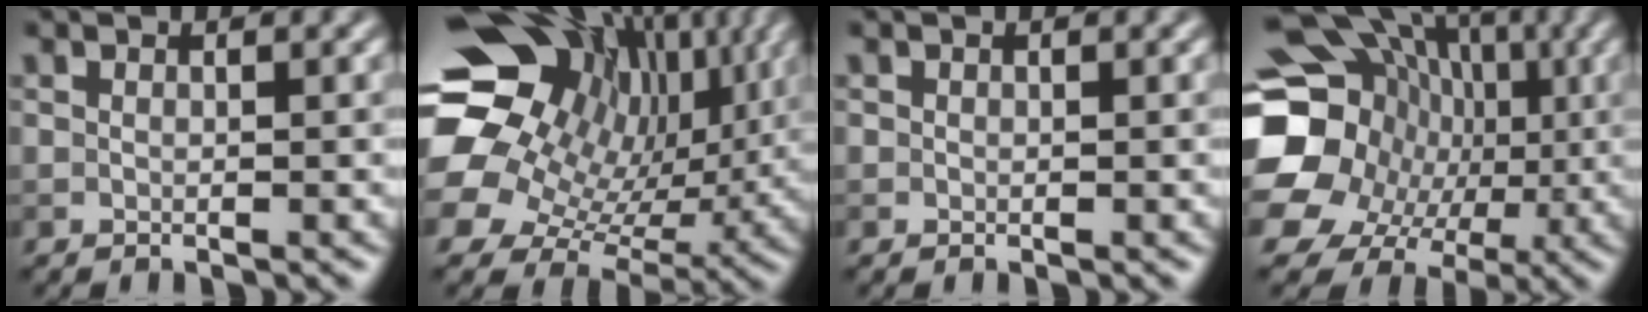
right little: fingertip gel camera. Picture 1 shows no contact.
{"total": 19.3, "force": [6.5, 14.5, 11.1], "torque": [-0.220, 0.038, 0.107]}
{"total": 0.0}
{"total": 19.4, "force": [-0.9, 17.1, 9.1], "torque": [-0.191, 0.011, -0.050]}